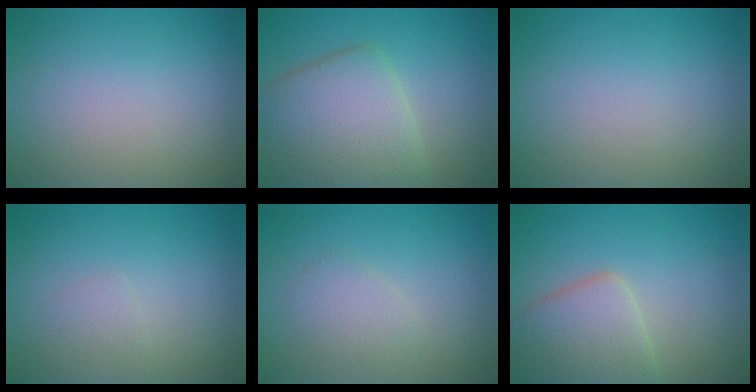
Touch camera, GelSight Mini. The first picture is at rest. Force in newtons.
{"total": 6.5, "press": 6.5, "slide": 0.3}
{"total": 0.0}
{"total": 0.8, "press": 0.8, "slide": 0.0}
{"total": 1.6, "press": 1.6, "slide": 0.1}
{"total": 4.5, "press": 4.5, "slide": 0.2}